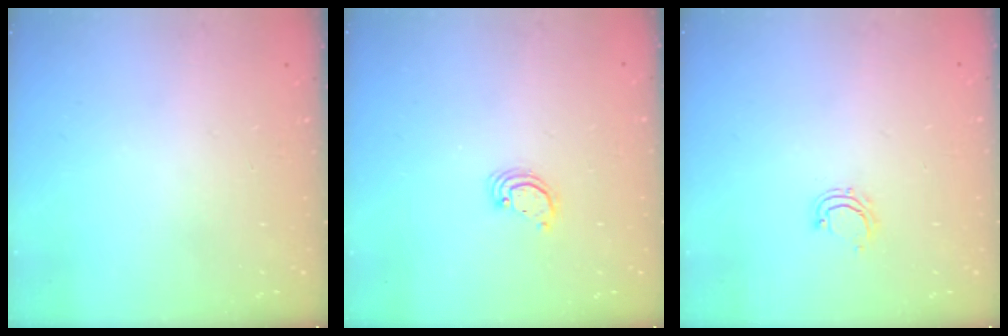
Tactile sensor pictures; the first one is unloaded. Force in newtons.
{"total": 2.6, "press": 2.6, "slide": 0.2}
{"total": 4.9, "press": 4.8, "slide": 0.9}